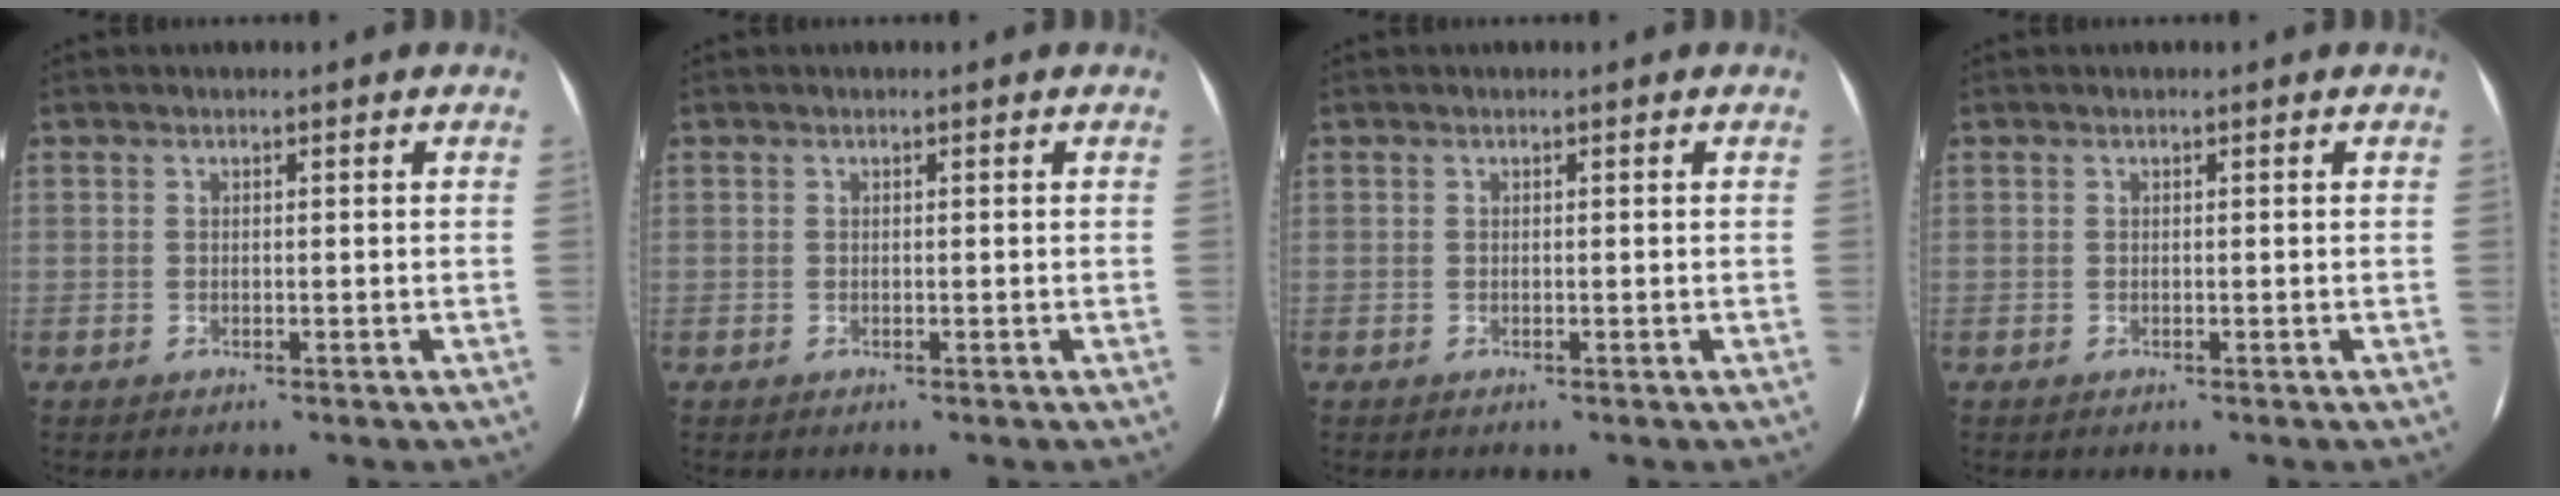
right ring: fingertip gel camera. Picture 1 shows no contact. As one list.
[{"total": 0.0}, {"total": 0.0}, {"total": 0.0}]